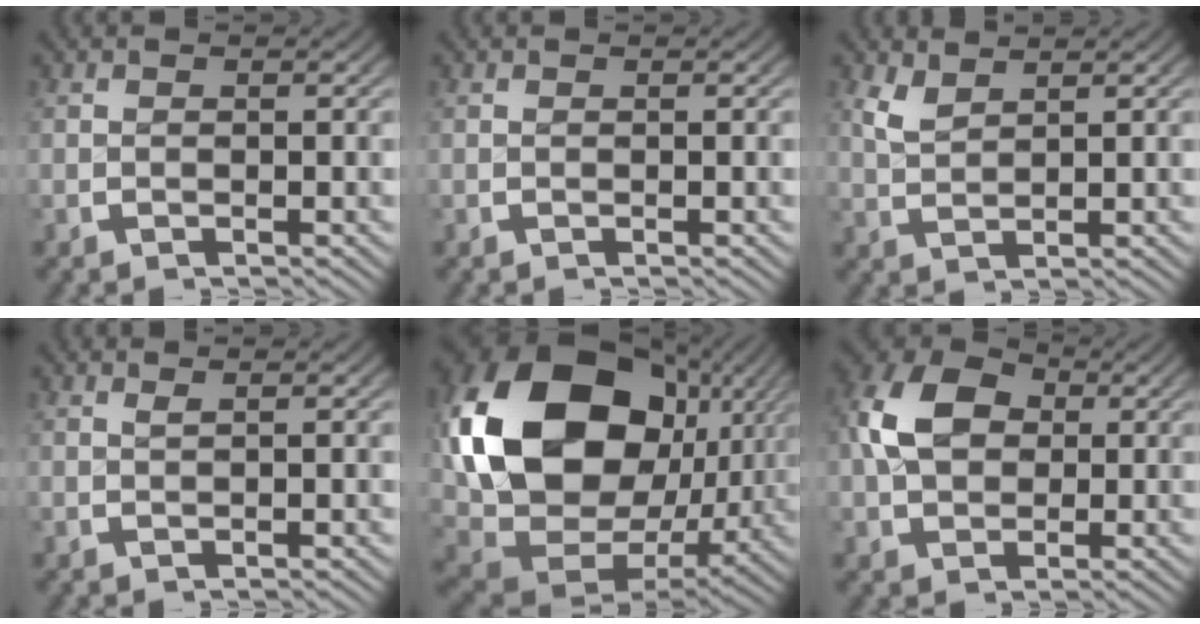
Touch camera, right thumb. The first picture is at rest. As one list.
[{"total": 0.0}, {"total": 2.4, "force": [2.0, 0.6, 1.2], "torque": [-0.033, -0.002, 0.051]}, {"total": 0.6, "force": [0.5, 0.0, 0.3], "torque": [-0.006, 0.001, 0.013]}, {"total": 23.5, "force": [1.3, 15.6, 17.5], "torque": [-0.361, -0.049, 0.052]}, {"total": 8.7, "force": [2.1, 6.2, 5.7], "torque": [-0.133, -0.010, 0.047]}]